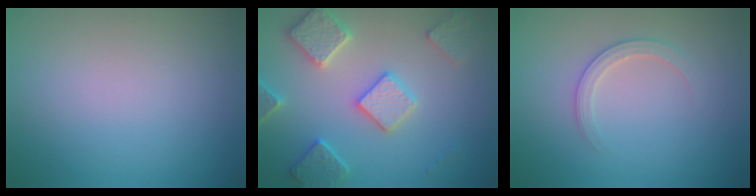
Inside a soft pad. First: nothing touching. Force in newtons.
{"total": 4.2, "press": 4.1, "slide": 1.1}
{"total": 1.9, "press": 1.9, "slide": 0.2}